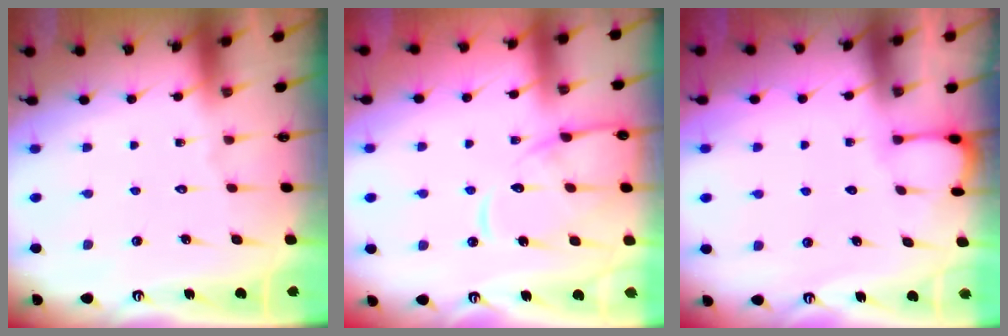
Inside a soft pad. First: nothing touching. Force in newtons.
{"total": 12.7, "press": 12.6, "slide": 1.2}
{"total": 2.1, "press": 2.1, "slide": 0.2}